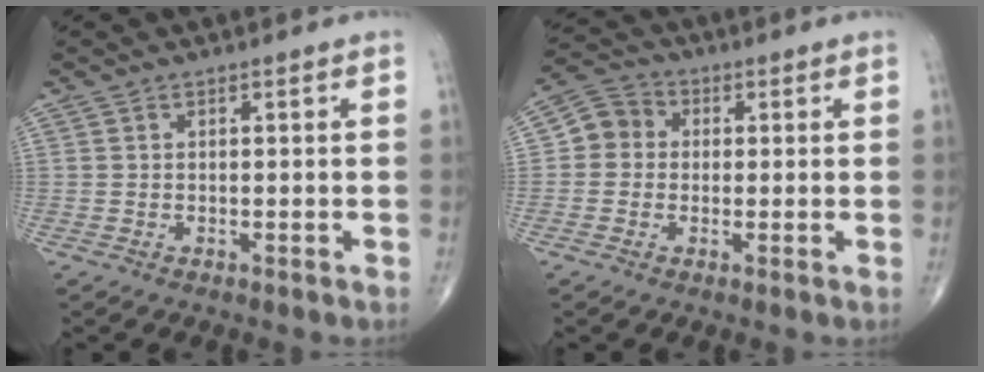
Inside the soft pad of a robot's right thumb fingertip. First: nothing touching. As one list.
[{"total": 5.7, "force": [0.2, 5.3, 2.3], "torque": [-0.022, 0.016, -0.011]}]